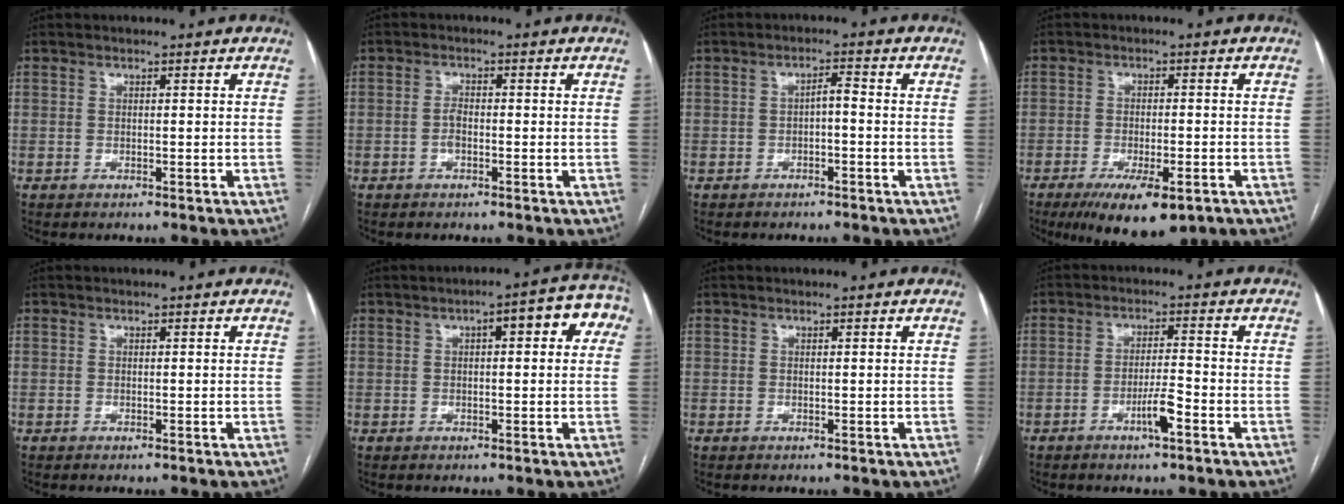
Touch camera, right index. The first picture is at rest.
{"total": 1.6, "force": [-0.5, 0.7, 1.3], "torque": [-0.023, 0.005, -0.009]}
{"total": 2.1, "force": [-0.6, 0.5, 1.9], "torque": [-0.030, 0.007, -0.009]}
{"total": 10.0, "force": [-6.1, 3.2, 7.2], "torque": [-0.114, -0.015, -0.091]}
{"total": 0.0}
{"total": 8.2, "force": [2.4, 2.5, 7.4], "torque": [-0.088, 0.036, 0.022]}
{"total": 0.0}
{"total": 4.2, "force": [-2.2, 0.2, 3.5], "torque": [-0.062, 0.000, -0.039]}